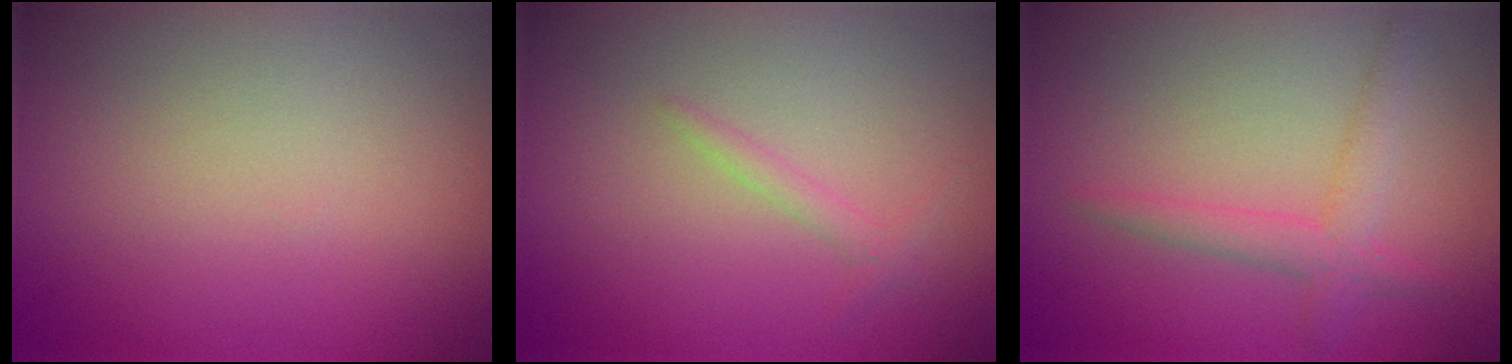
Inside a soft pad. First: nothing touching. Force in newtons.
{"total": 0.9, "press": 0.9, "slide": 0.1}
{"total": 2.5, "press": 2.5, "slide": 0.1}